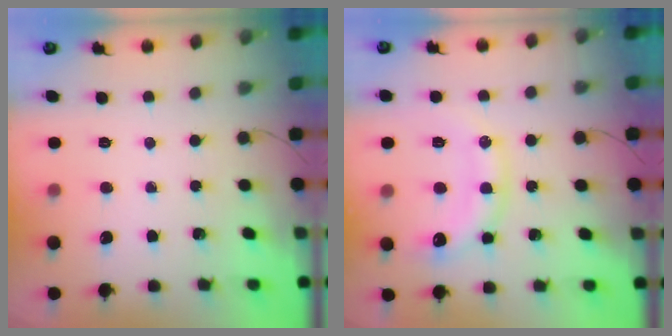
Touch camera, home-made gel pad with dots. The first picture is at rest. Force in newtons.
{"total": 12.9, "press": 12.8, "slide": 0.8}